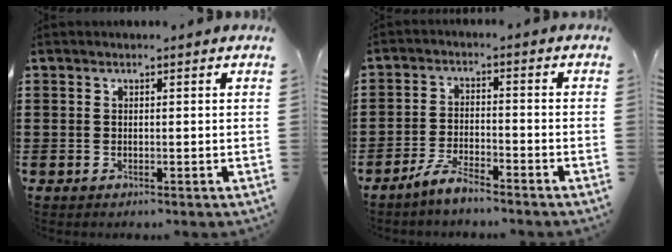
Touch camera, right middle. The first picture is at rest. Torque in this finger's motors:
{"motor_torque": [0.77, -0.38, 0.05, 0.04]}